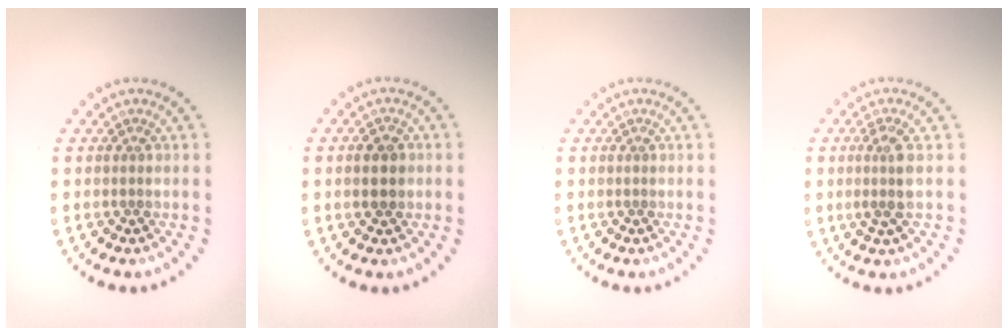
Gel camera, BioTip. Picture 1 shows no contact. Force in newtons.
{"total": 2.3, "press": 2.3, "slide": 0.2}
{"total": 0.0}
{"total": 2.4, "press": 1.9, "slide": 1.5}